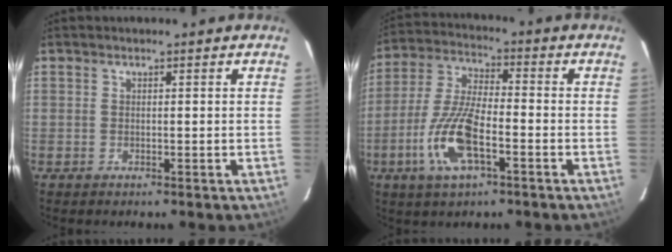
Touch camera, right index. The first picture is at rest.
{"total": 13.0, "force": [-5.1, 4.4, 11.2], "torque": [-0.241, -0.006, -0.100]}